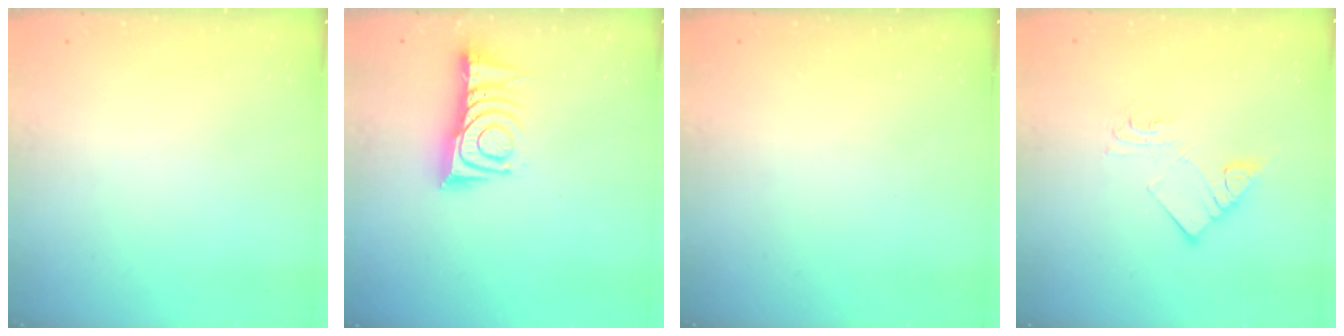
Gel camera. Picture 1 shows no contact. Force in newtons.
{"total": 11.4, "press": 11.4, "slide": 0.6}
{"total": 0.0}
{"total": 9.1, "press": 9.1, "slide": 0.5}